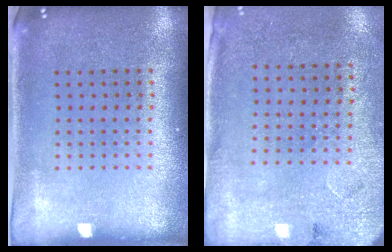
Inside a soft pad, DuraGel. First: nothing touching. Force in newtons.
{"total": 2.6, "press": 2.1, "slide": 1.5}